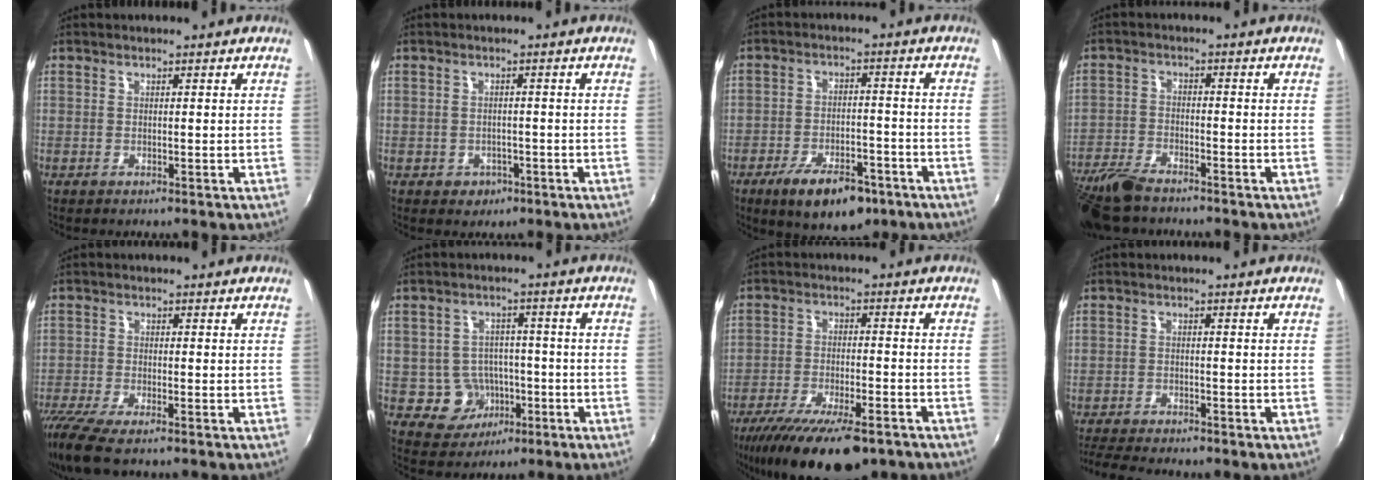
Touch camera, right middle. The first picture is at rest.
{"total": 3.1, "force": [-1.3, 2.7, 0.8], "torque": [-0.021, -0.001, -0.015]}
{"total": 12.0, "force": [-7.6, 5.1, 7.7], "torque": [-0.150, -0.010, -0.114]}
{"total": 9.8, "force": [-8.2, 2.9, 4.5], "torque": [-0.121, -0.022, -0.161]}
{"total": 9.7, "force": [-7.6, 1.9, 5.8], "torque": [-0.144, -0.046, -0.142]}
{"total": 6.9, "force": [-2.4, 6.3, 1.6], "torque": [-0.045, 0.016, -0.021]}
{"total": 18.2, "force": [-13.1, 5.5, 11.3], "torque": [-0.217, -0.054, -0.206]}
{"total": 7.6, "force": [-6.9, 0.9, 3.0], "torque": [-0.078, -0.023, -0.115]}